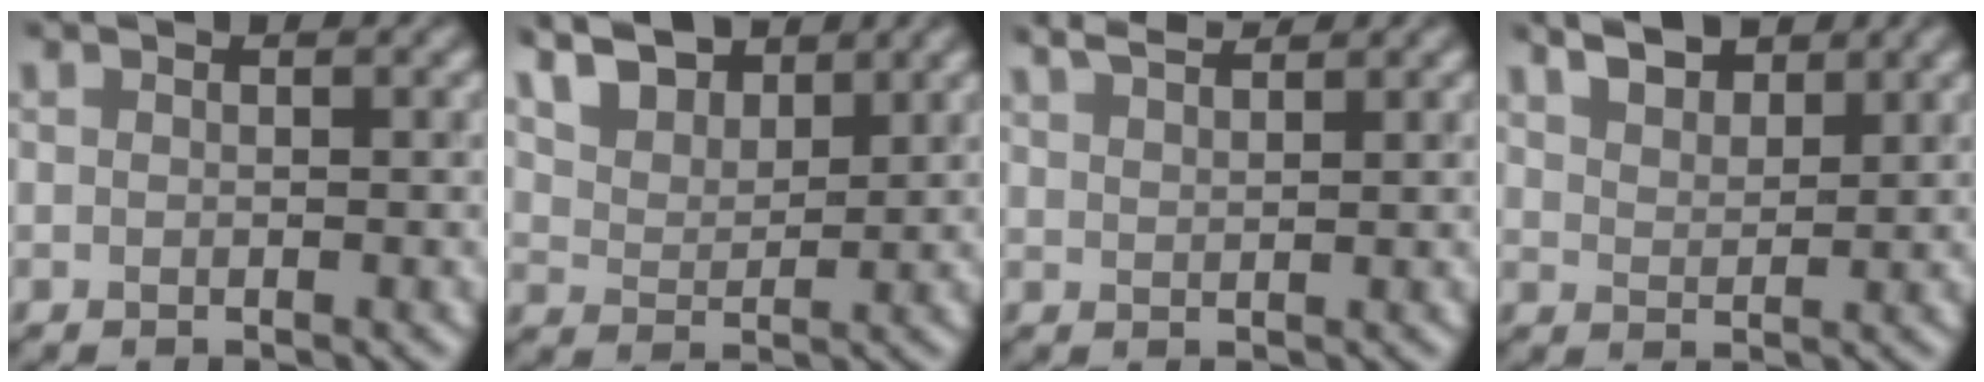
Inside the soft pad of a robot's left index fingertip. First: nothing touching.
{"total": 6.2, "force": [5.3, 2.3, 2.2], "torque": [-0.060, 0.015, 0.087]}
{"total": 2.9, "force": [2.7, 0.3, 0.9], "torque": [-0.004, 0.010, 0.044]}
{"total": 3.7, "force": [3.4, 1.0, 1.1], "torque": [-0.016, 0.005, 0.058]}